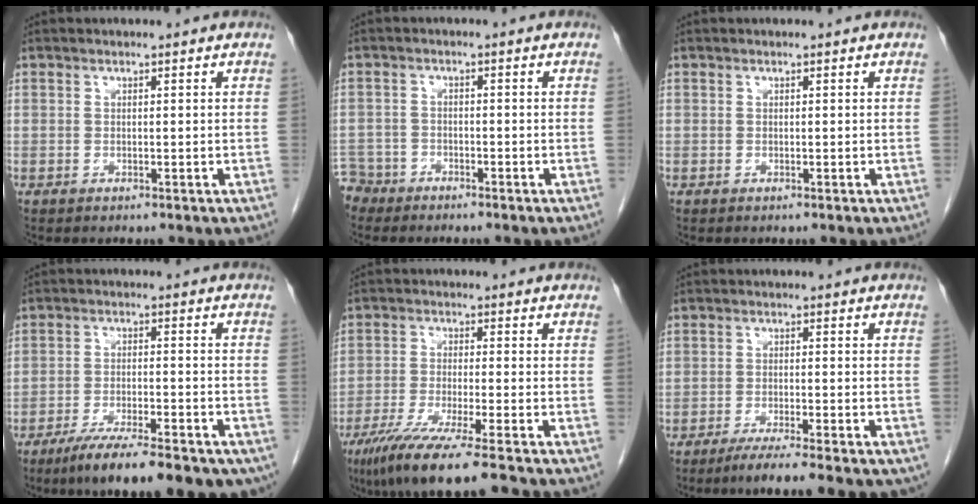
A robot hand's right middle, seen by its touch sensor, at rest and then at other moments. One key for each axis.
{"total": 4.4, "fx": -3.8, "fy": 2.0, "fz": -0.7, "tx": 0.019, "ty": -0.001, "tz": -0.077}
{"total": 0.0}
{"total": 15.6, "fx": -11.7, "fy": 3.1, "fz": 9.9, "tx": -0.113, "ty": -0.012, "tz": -0.173}
{"total": 11.2, "fx": -8.2, "fy": -0.5, "fz": 7.6, "tx": -0.126, "ty": -0.033, "tz": -0.135}
{"total": 8.7, "fx": -6.6, "fy": 0.5, "fz": 5.6, "tx": -0.073, "ty": -0.016, "tz": -0.096}